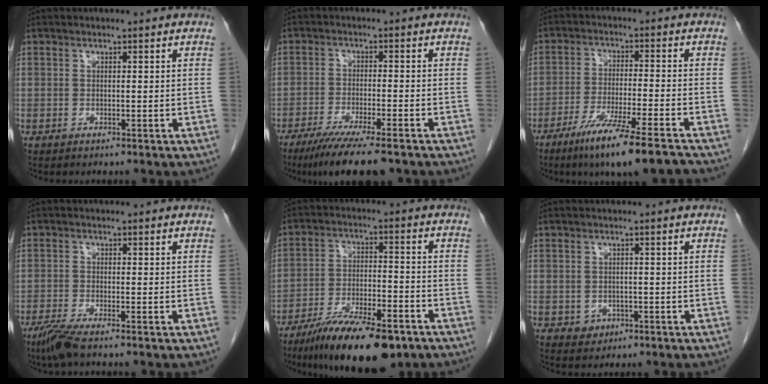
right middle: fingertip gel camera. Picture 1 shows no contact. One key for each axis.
{"total": 10.4, "fx": -8.0, "fy": 0.8, "fz": 6.7, "tx": -0.103, "ty": -0.024, "tz": -0.123}
{"total": 12.0, "fx": -8.8, "fy": -0.5, "fz": 8.1, "tx": -0.134, "ty": -0.036, "tz": -0.147}
{"total": 3.6, "fx": -2.7, "fy": 0.1, "fz": 2.4, "tx": -0.054, "ty": -0.011, "tz": -0.057}
{"total": 15.6, "fx": -11.1, "fy": 3.9, "fz": 10.3, "tx": -0.167, "ty": -0.020, "tz": -0.187}
{"total": 2.1, "fx": -0.8, "fy": 1.8, "fz": 0.6, "tx": -0.010, "ty": 0.003, "tz": -0.004}